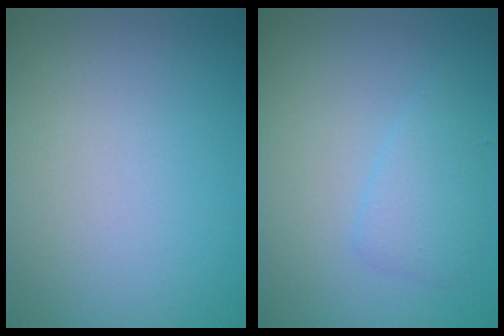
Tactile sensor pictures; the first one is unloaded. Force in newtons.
{"total": 2.1, "press": 2.1, "slide": 0.1}